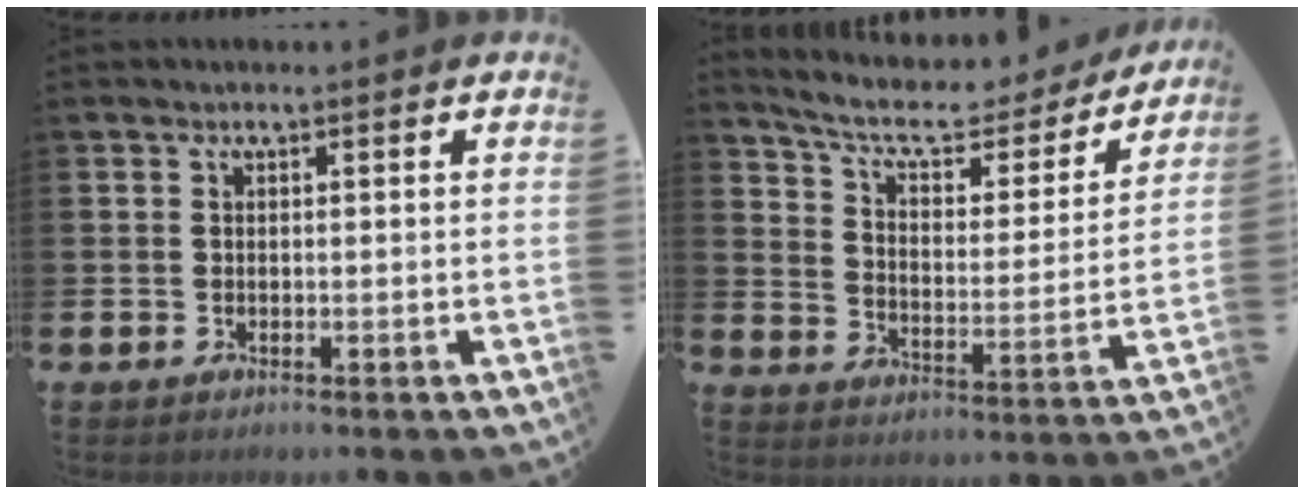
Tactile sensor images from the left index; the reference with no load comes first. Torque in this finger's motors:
{"motor_torque": [1.08, -1.06, 0.18, 0.12]}